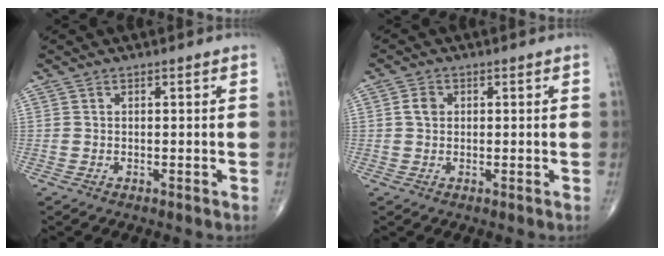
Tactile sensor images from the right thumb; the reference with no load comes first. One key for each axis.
{"total": 2.3, "fx": 0.5, "fy": 1.9, "fz": 1.1, "tx": -0.017, "ty": 0.006, "tz": 0.007}